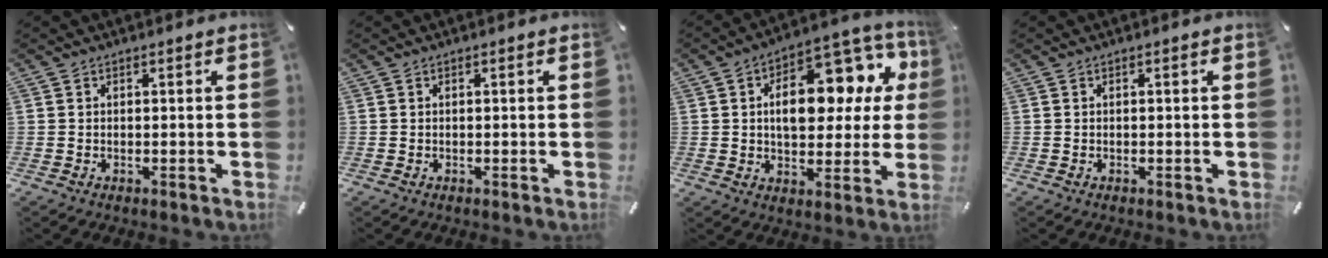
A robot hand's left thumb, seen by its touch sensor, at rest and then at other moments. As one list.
[{"total": 0.0}, {"total": 17.9, "force": [5.2, 10.5, 13.6], "torque": [-0.189, -0.025, 0.088]}, {"total": 0.0}]